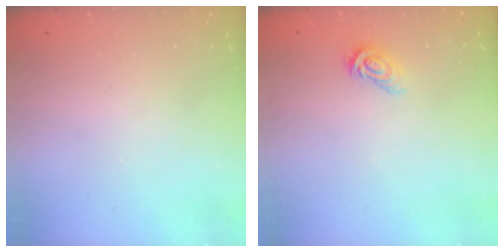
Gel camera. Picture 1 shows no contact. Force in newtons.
{"total": 6.6, "press": 6.6, "slide": 0.2}